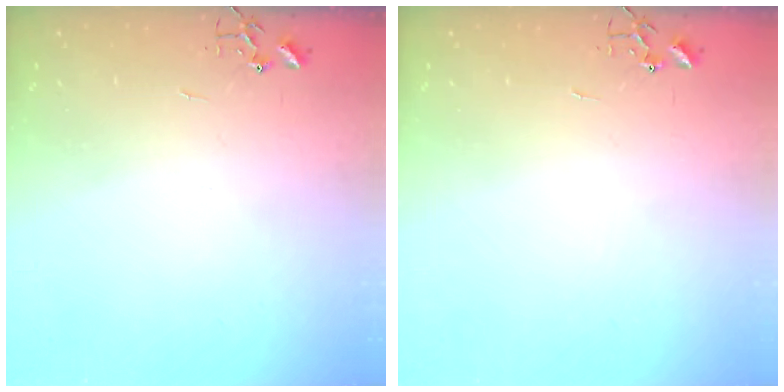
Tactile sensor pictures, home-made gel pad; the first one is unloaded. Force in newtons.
{"total": 0.0}